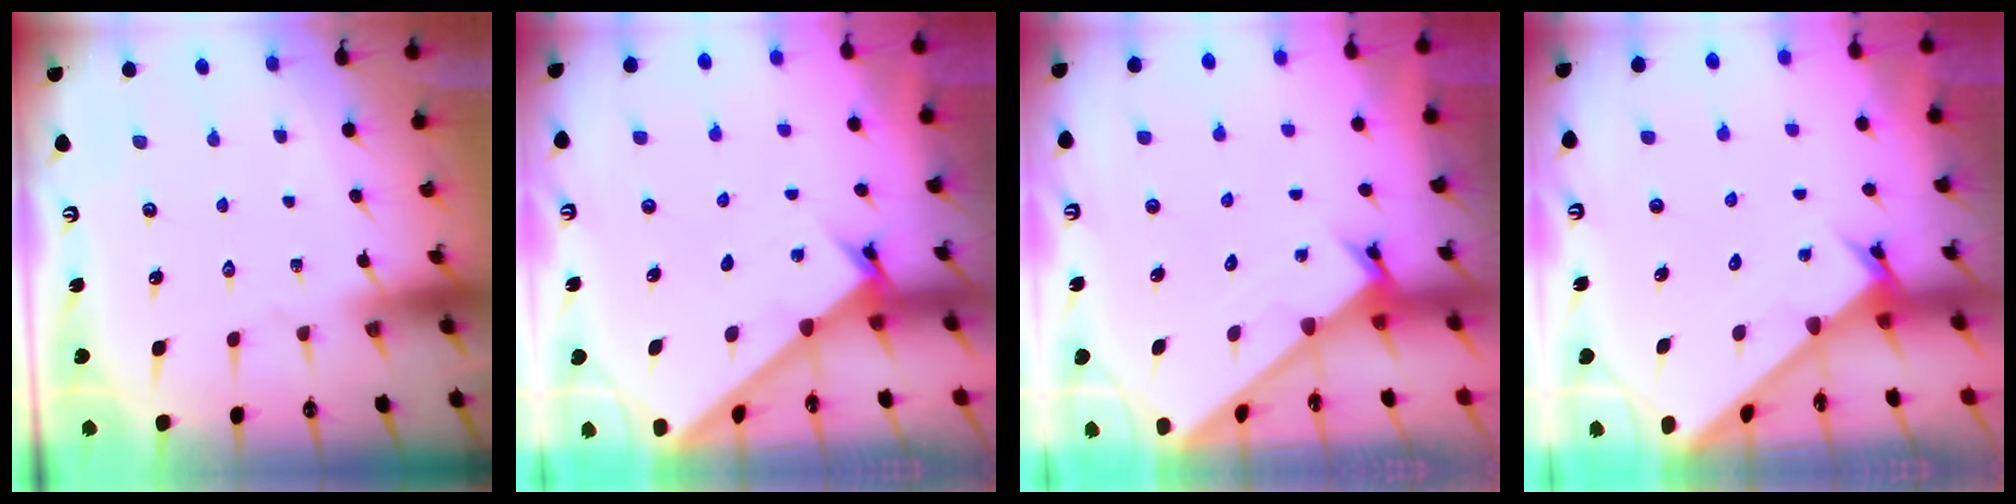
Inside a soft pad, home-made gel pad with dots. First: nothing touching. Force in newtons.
{"total": 1.6, "press": 1.6, "slide": 0.1}
{"total": 1.8, "press": 1.8, "slide": 0.1}
{"total": 2.7, "press": 2.7, "slide": 0.3}